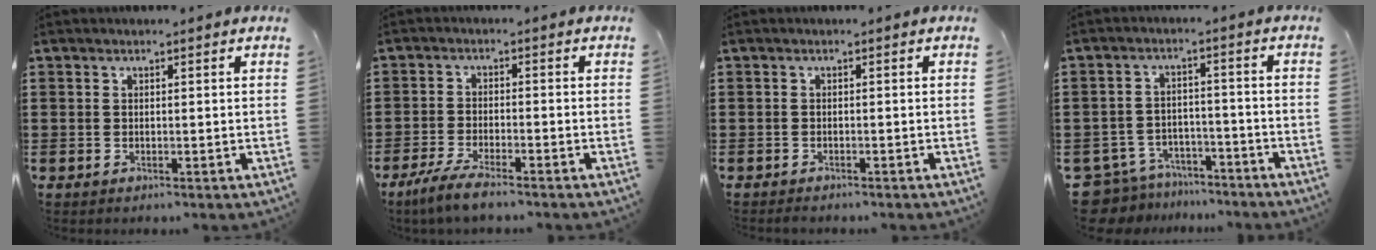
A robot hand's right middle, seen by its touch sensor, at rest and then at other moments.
{"total": 4.1, "force": [-3.4, 0.1, 2.3], "torque": [-0.061, -0.014, -0.068]}
{"total": 0.7, "force": [-0.6, 0.0, 0.1], "torque": [-0.005, -0.003, -0.013]}
{"total": 6.2, "force": [-6.0, 1.4, 0.6], "torque": [-0.039, 0.008, -0.128]}